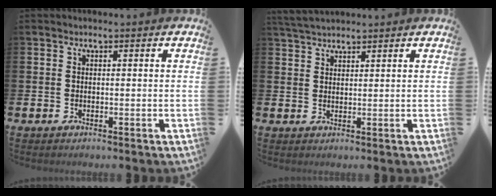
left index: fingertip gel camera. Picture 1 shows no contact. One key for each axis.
{"total": 3.1, "fx": 3.0, "fy": 0.6, "fz": 0.8, "tx": -0.016, "ty": -0.009, "tz": 0.055}